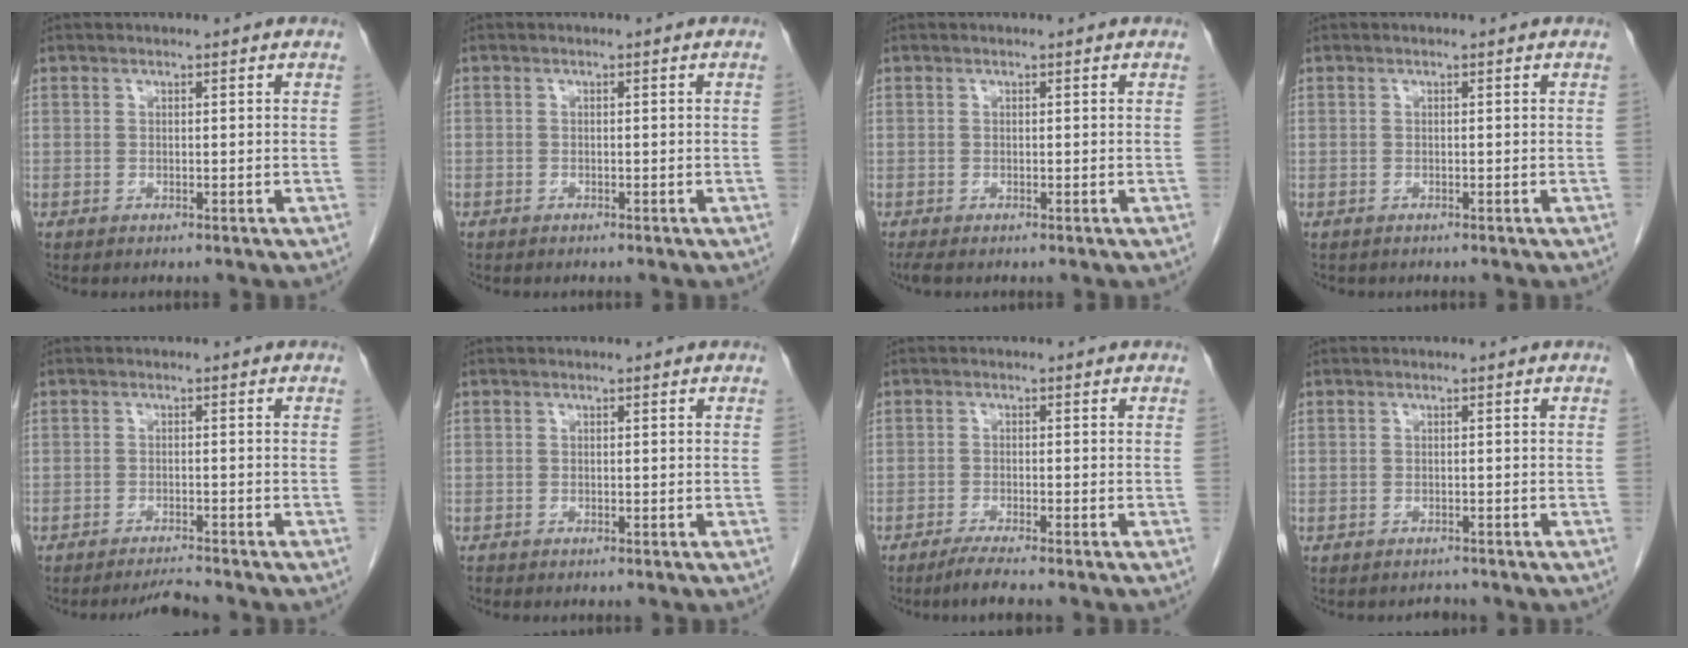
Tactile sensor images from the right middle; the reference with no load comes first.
{"total": 0.0}
{"total": 0.8, "force": [-0.7, 0.0, 0.4], "torque": [-0.010, -0.005, -0.012]}
{"total": 0.0}
{"total": 2.3, "force": [-2.3, -0.6, 0.2], "torque": [-0.006, -0.015, -0.036]}
{"total": 0.0}
{"total": 3.4, "force": [-2.8, -0.3, 1.9], "torque": [-0.039, -0.008, -0.052]}
{"total": 0.9, "force": [-0.9, 0.3, -0.2], "torque": [0.001, -0.003, -0.012]}